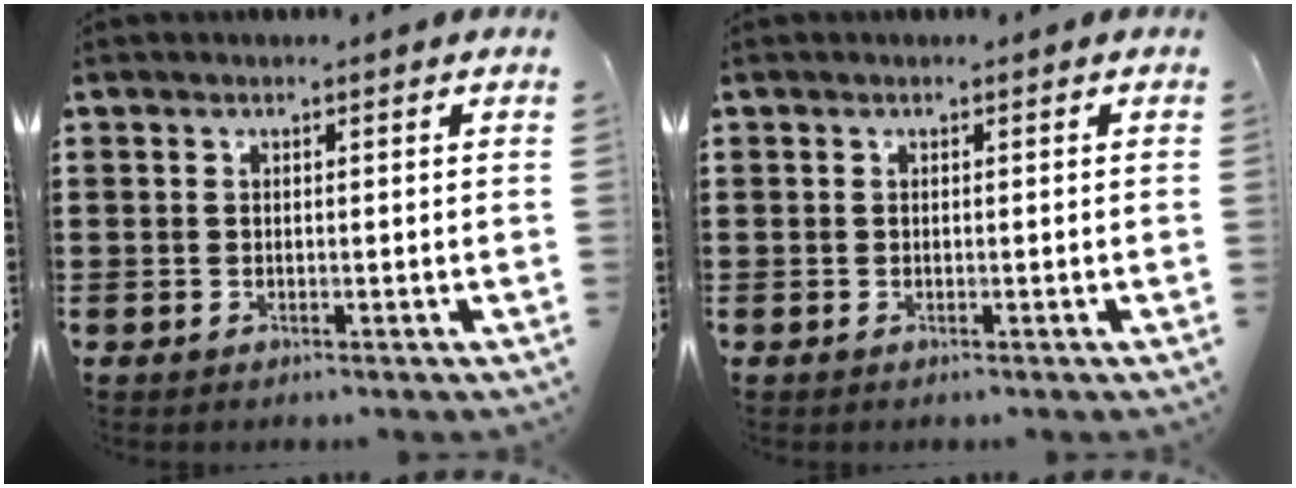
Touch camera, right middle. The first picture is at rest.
{"total": 0.0}